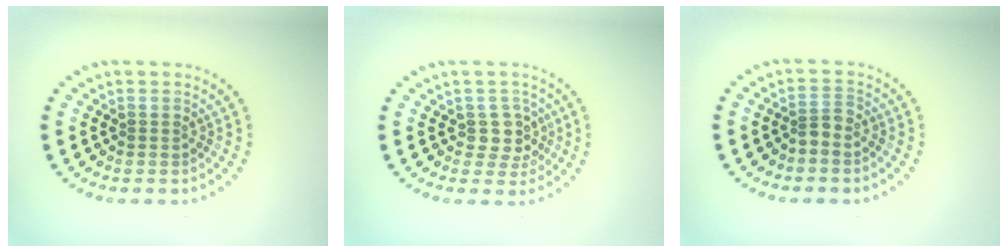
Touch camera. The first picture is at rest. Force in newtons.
{"total": 2.4, "press": 2.0, "slide": 1.4}
{"total": 1.7, "press": 1.3, "slide": 1.1}